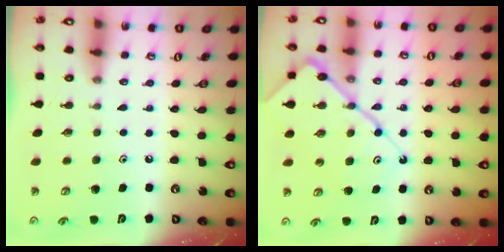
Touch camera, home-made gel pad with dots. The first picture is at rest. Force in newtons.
{"total": 13.0, "press": 12.9, "slide": 1.3}